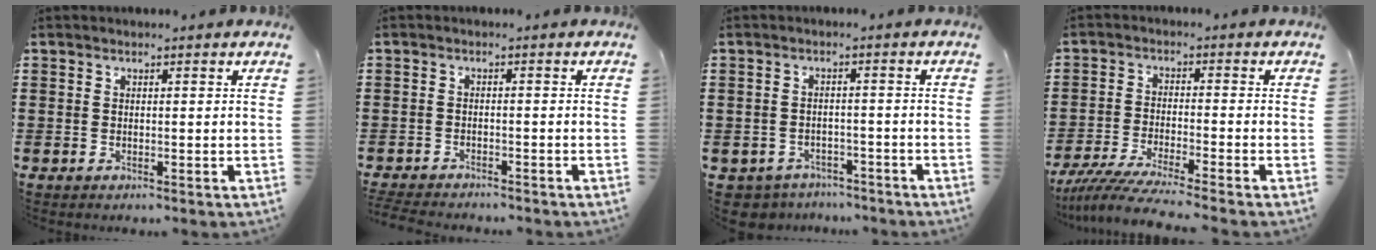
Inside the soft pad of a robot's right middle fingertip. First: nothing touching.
{"total": 2.4, "force": [-2.4, 0.2, 0.2], "torque": [-0.014, -0.005, -0.053]}
{"total": 3.0, "force": [-2.9, 0.8, -0.3], "torque": [-0.006, 0.001, -0.065]}
{"total": 5.7, "force": [-5.1, -0.4, 2.3], "torque": [-0.065, -0.025, -0.105]}